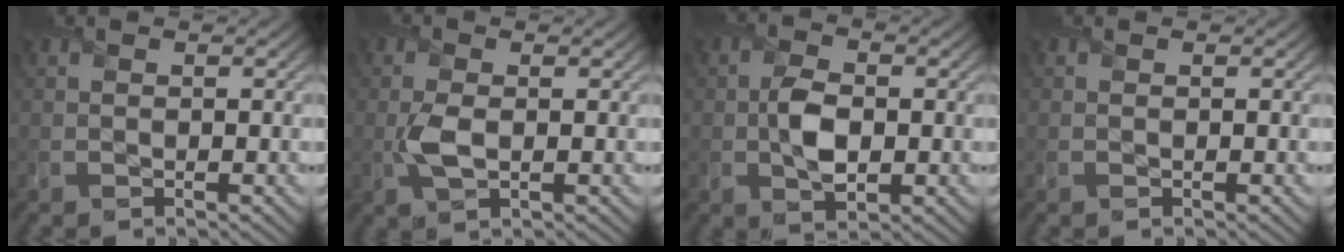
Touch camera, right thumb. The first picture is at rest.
{"total": 3.0, "force": [-0.3, 1.6, 2.5], "torque": [-0.060, -0.002, -0.008]}
{"total": 4.6, "force": [-0.3, 2.9, 3.5], "torque": [-0.076, -0.004, -0.006]}
{"total": 0.0}